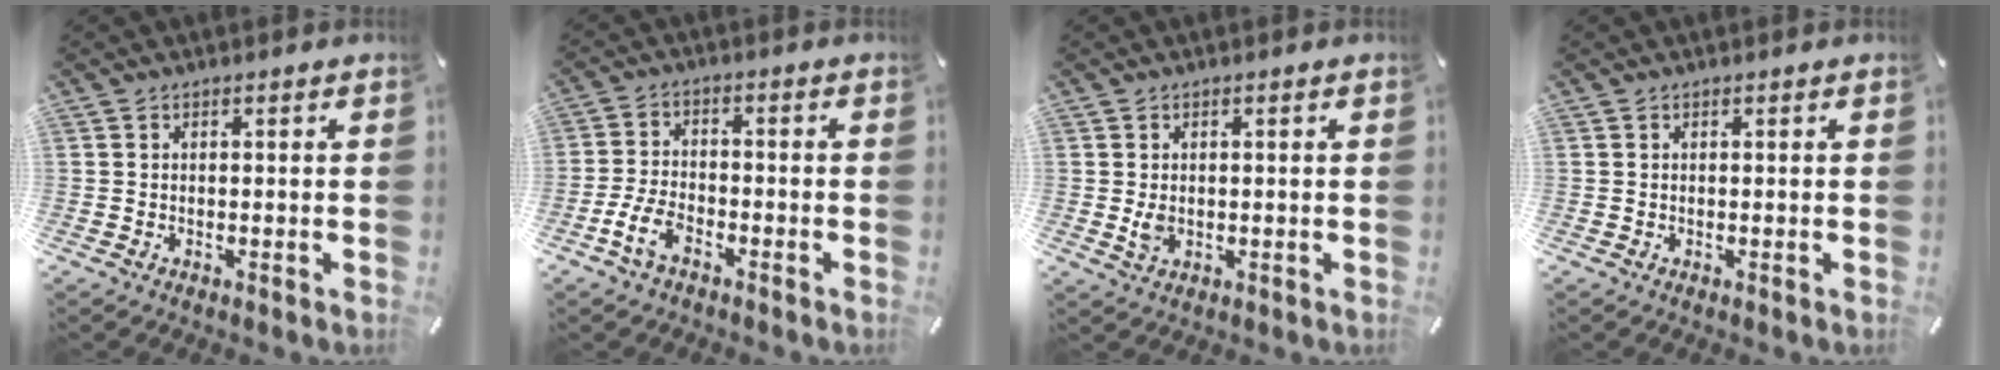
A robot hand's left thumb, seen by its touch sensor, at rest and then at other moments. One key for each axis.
{"total": 6.6, "fx": -3.8, "fy": 3.5, "fz": 4.1, "tx": -0.096, "ty": 0.011, "tz": -0.074}
{"total": 2.6, "fx": -0.2, "fy": 1.7, "fz": 2.0, "tx": -0.037, "ty": -0.005, "tz": -0.006}
{"total": 0.0}